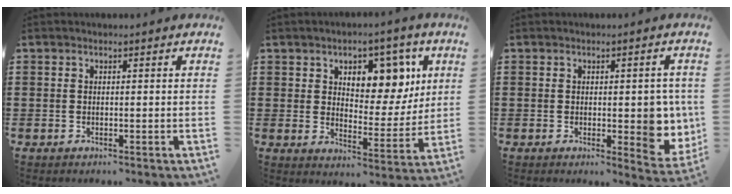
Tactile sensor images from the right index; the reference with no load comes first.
{"total": 7.7, "force": [4.4, 4.7, 4.2], "torque": [-0.076, -0.013, 0.071]}
{"total": 4.7, "force": [0.2, 2.2, 4.1], "torque": [-0.043, -0.003, -0.003]}